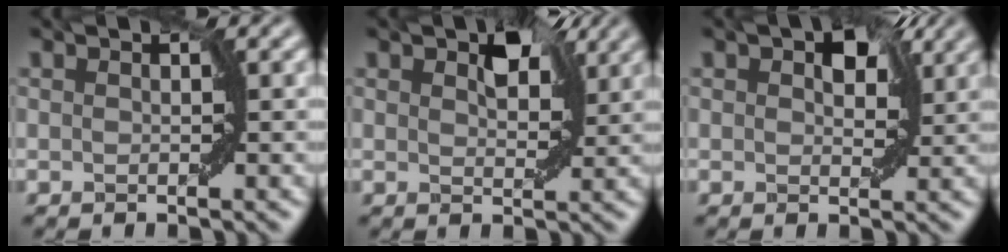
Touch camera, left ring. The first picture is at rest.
{"total": 3.6, "force": [1.9, 1.7, 2.5], "torque": [-0.043, 0.003, 0.032]}
{"total": 3.8, "force": [1.7, 2.0, 2.7], "torque": [-0.039, 0.004, 0.026]}